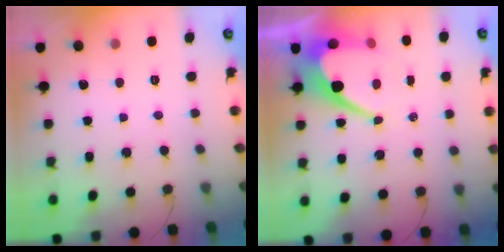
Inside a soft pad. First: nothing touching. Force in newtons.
{"total": 12.2, "press": 12.2, "slide": 0.8}